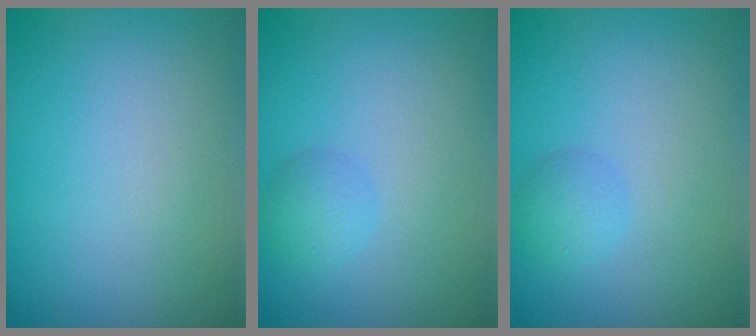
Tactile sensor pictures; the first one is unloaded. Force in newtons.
{"total": 1.6, "press": 1.5, "slide": 0.1}
{"total": 1.6, "press": 1.5, "slide": 0.1}